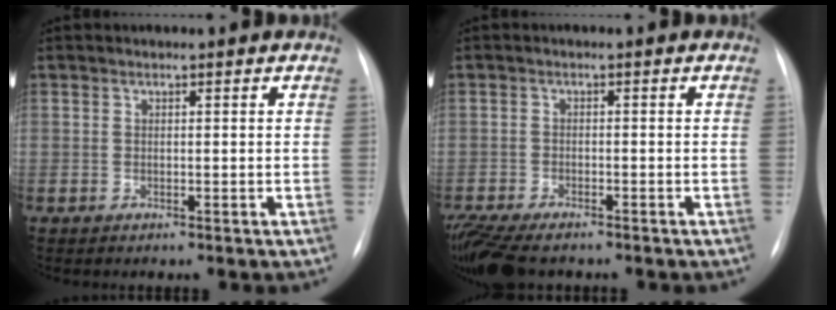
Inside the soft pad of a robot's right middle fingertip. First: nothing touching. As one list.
[{"total": 10.8, "force": [-8.5, 3.4, 5.6], "torque": [-0.117, -0.015, -0.136]}]